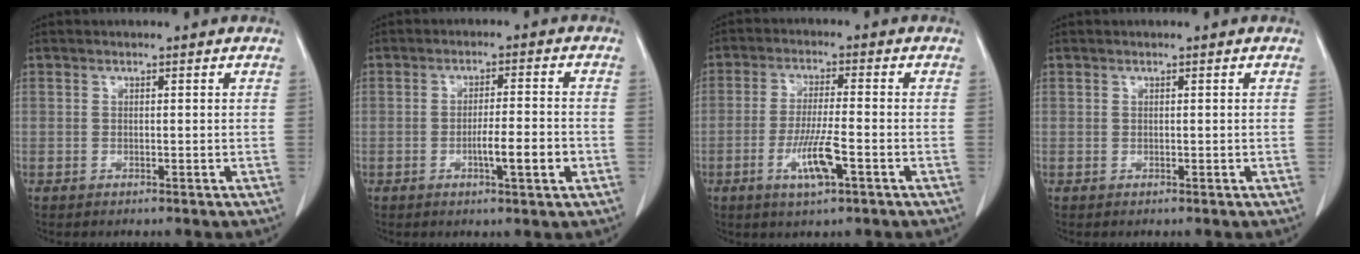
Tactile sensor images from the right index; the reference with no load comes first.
{"total": 5.8, "force": [-2.0, 0.5, 5.5], "torque": [-0.085, -0.002, -0.030]}
{"total": 7.1, "force": [-3.0, 0.7, 6.4], "torque": [-0.124, -0.010, -0.055]}
{"total": 0.0}